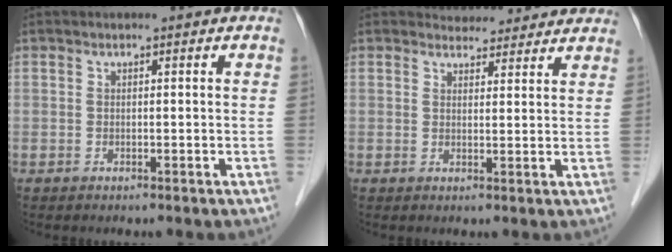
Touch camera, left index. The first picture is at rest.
{"total": 5.6, "force": [5.3, 1.7, 0.4], "torque": [0.002, 0.010, 0.058]}